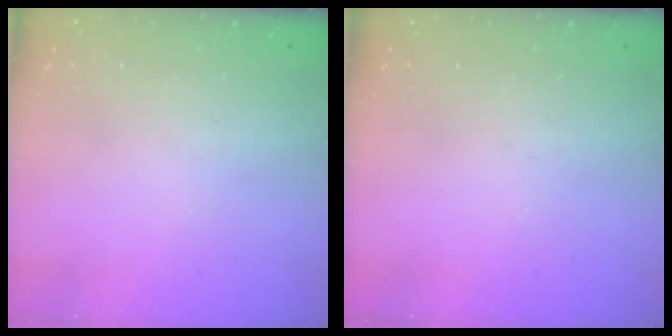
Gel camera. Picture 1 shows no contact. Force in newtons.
{"total": 0.0}